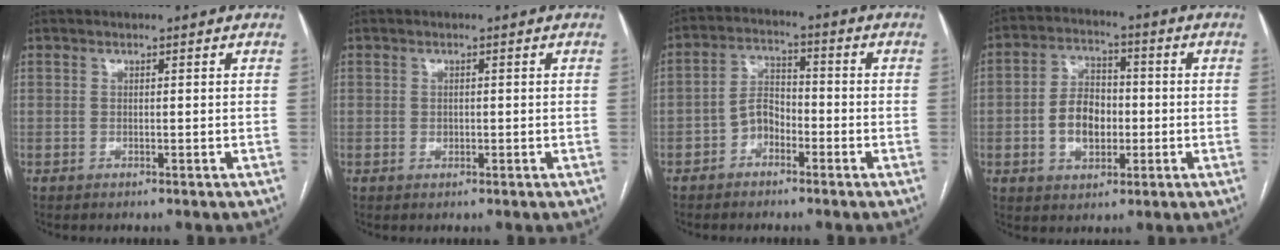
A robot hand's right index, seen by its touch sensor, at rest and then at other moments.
{"total": 0.8, "force": [-0.1, 0.7, 0.4], "torque": [-0.005, 0.002, 0.000]}
{"total": 4.9, "force": [-2.5, 3.1, 2.8], "torque": [-0.052, 0.015, -0.051]}
{"total": 8.1, "force": [-1.3, 5.4, 5.9], "torque": [-0.116, 0.017, -0.020]}